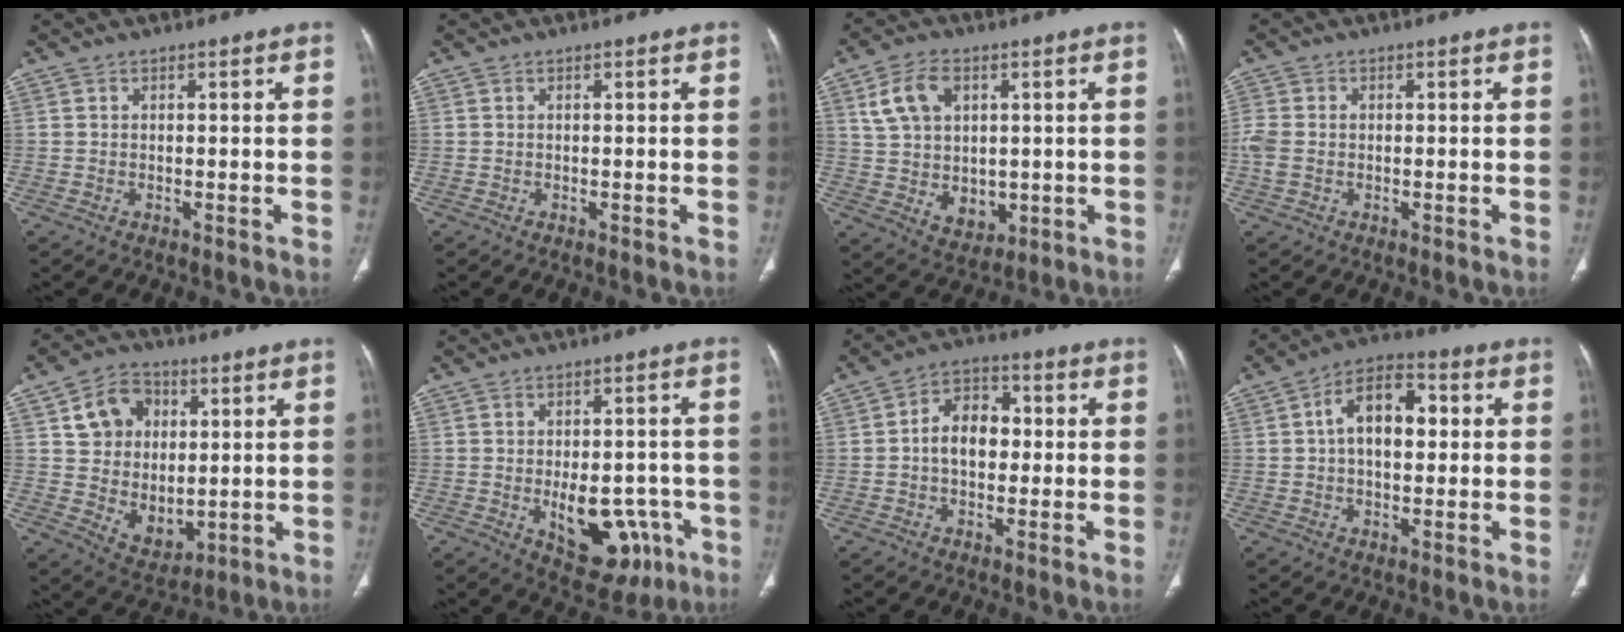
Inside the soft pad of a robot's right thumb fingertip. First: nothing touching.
{"total": 0.0}
{"total": 11.9, "force": [2.6, 8.8, 7.6], "torque": [-0.106, -0.007, 0.063]}
{"total": 3.5, "force": [-0.3, 2.6, 2.3], "torque": [-0.071, 0.006, -0.007]}
{"total": 13.6, "force": [3.2, 11.2, 7.1], "torque": [-0.068, -0.014, 0.068]}
{"total": 13.4, "force": [-4.2, 8.2, 9.8], "torque": [-0.096, 0.018, -0.039]}
{"total": 8.4, "force": [0.0, 5.9, 6.0], "torque": [-0.075, 0.025, -0.010]}
{"total": 11.3, "force": [1.5, 6.8, 8.9], "torque": [-0.127, 0.025, 0.017]}